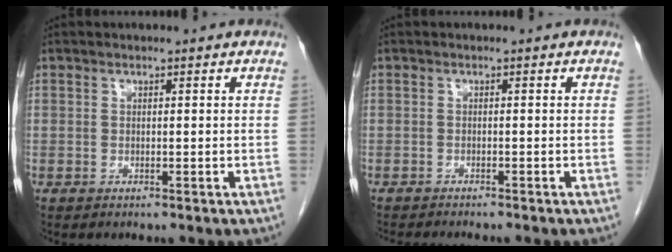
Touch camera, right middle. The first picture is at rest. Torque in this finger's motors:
{"motor_torque": [0.45, -0.36, 0.11, 0.01]}